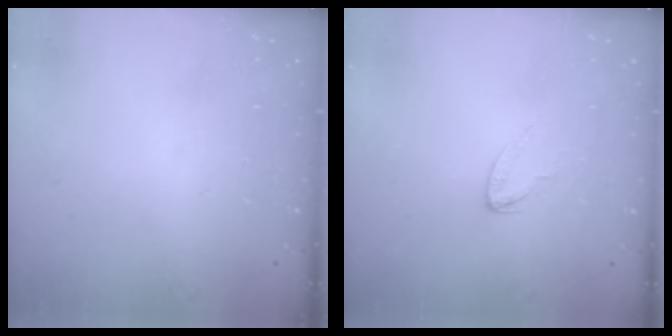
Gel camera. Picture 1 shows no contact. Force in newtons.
{"total": 2.1, "press": 2.1, "slide": 0.2}